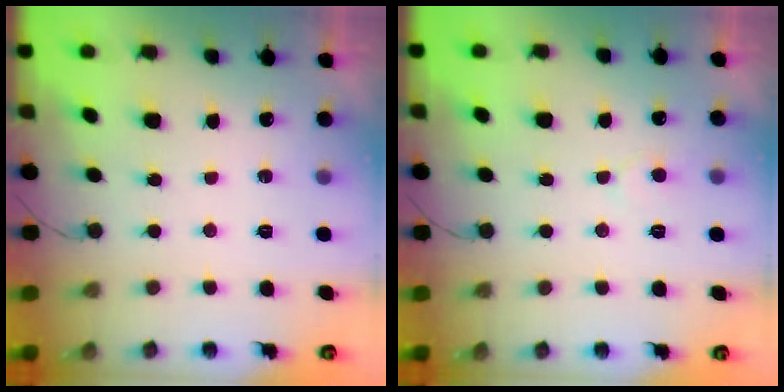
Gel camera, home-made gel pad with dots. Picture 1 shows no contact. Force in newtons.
{"total": 4.5, "press": 4.5, "slide": 0.5}